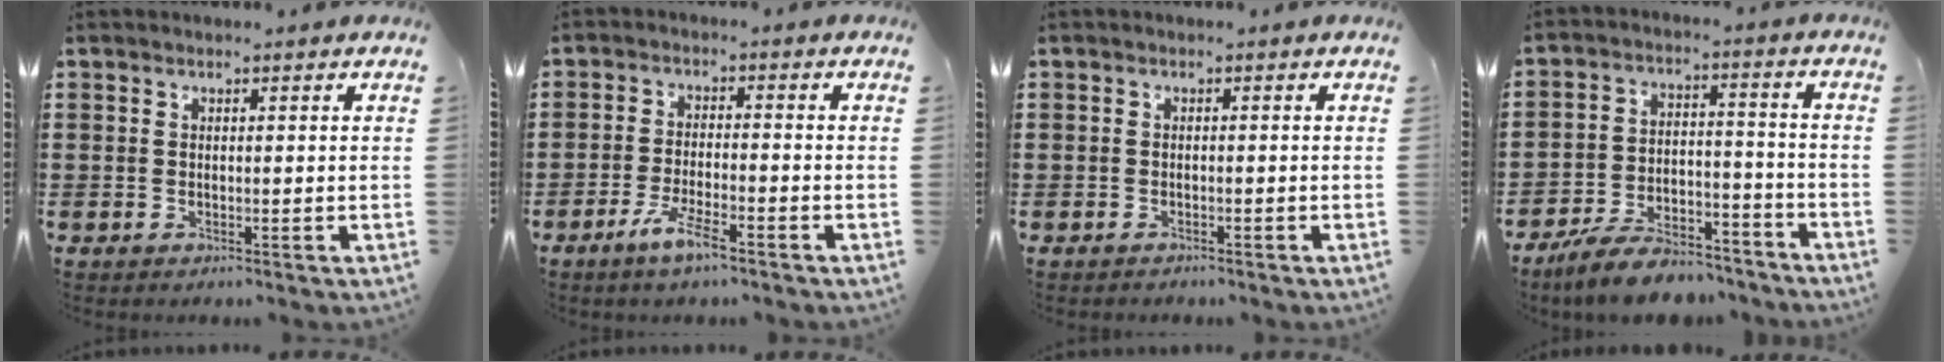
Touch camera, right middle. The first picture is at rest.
{"total": 4.9, "force": [-3.2, 0.6, 3.7], "torque": [-0.074, -0.005, -0.058]}
{"total": 0.8, "force": [-0.7, 0.4, -0.1], "torque": [-0.001, 0.002, -0.015]}
{"total": 8.8, "force": [-8.1, 2.3, 2.5], "torque": [-0.039, 0.030, -0.153]}